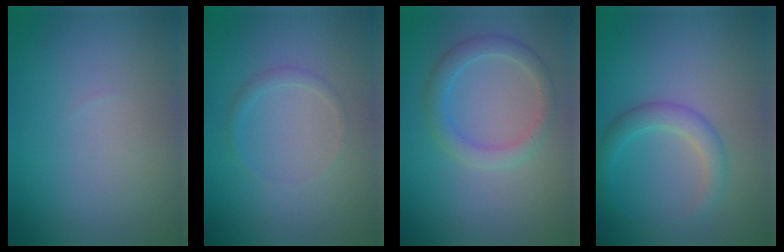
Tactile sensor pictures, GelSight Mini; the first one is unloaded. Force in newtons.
{"total": 0.9, "press": 0.9, "slide": 0.0}
{"total": 2.6, "press": 2.6, "slide": 0.2}
{"total": 2.5, "press": 2.5, "slide": 0.0}